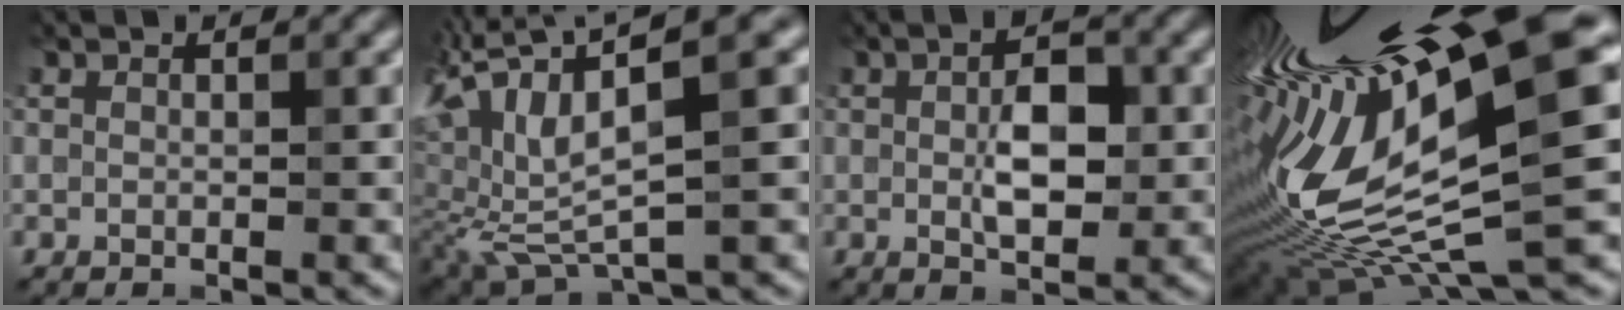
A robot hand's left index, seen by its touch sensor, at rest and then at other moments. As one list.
[{"total": 8.7, "force": [1.8, 2.7, 8.1], "torque": [-0.171, 0.004, 0.030]}, {"total": 3.2, "force": [-0.3, 1.8, 2.7], "torque": [-0.052, -0.002, -0.006]}, {"total": 17.0, "force": [3.0, 4.5, 16.1], "torque": [-0.286, -0.038, 0.065]}]